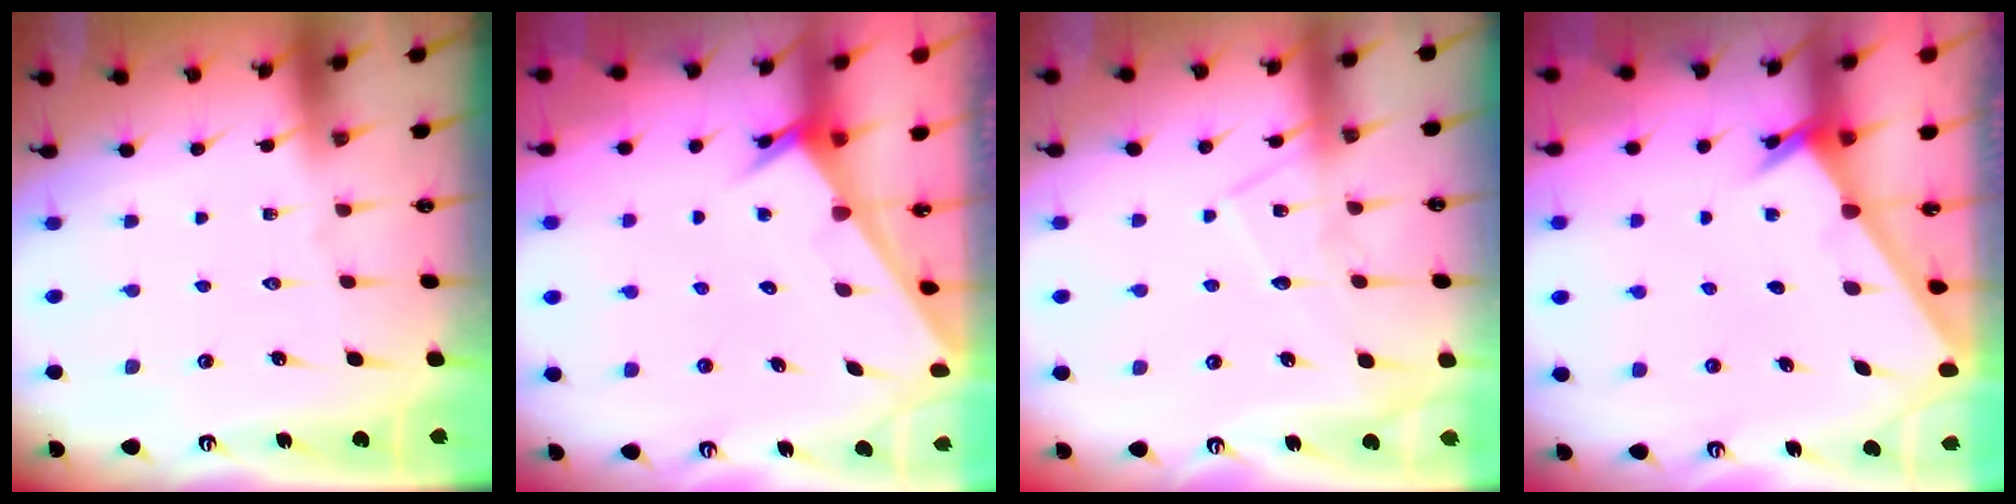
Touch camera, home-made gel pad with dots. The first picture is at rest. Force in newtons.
{"total": 2.5, "press": 2.5, "slide": 0.1}
{"total": 9.6, "press": 9.5, "slide": 0.8}
{"total": 2.4, "press": 2.4, "slide": 0.2}